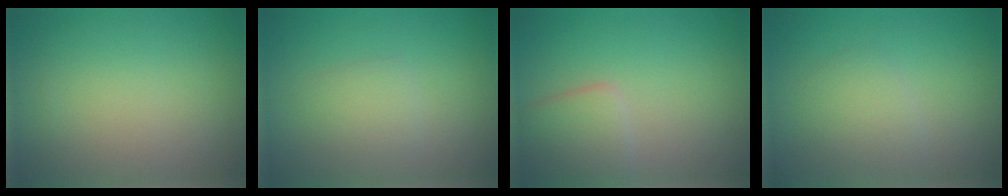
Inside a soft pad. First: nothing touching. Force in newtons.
{"total": 1.6, "press": 1.6, "slide": 0.1}
{"total": 2.9, "press": 2.9, "slide": 0.2}
{"total": 1.9, "press": 1.9, "slide": 0.1}